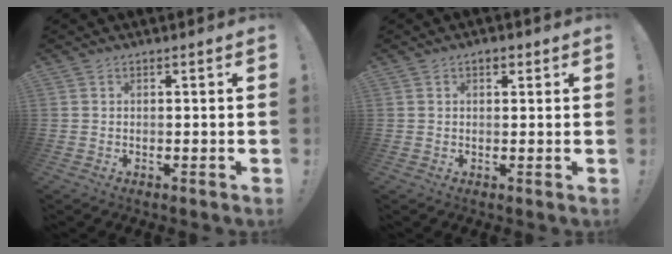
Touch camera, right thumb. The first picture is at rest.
{"total": 1.9, "force": [1.0, 1.2, 1.2], "torque": [-0.013, -0.001, 0.016]}